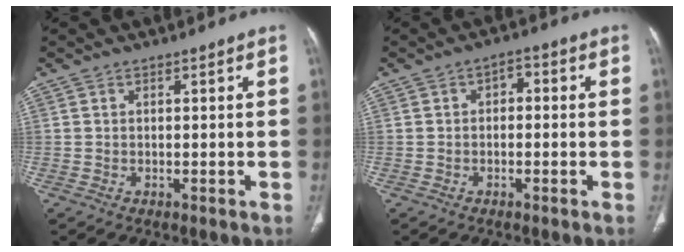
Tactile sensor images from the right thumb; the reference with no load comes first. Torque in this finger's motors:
{"motor_torque": [-0.04, -0.52, -0.01, 0.13, 0.12]}